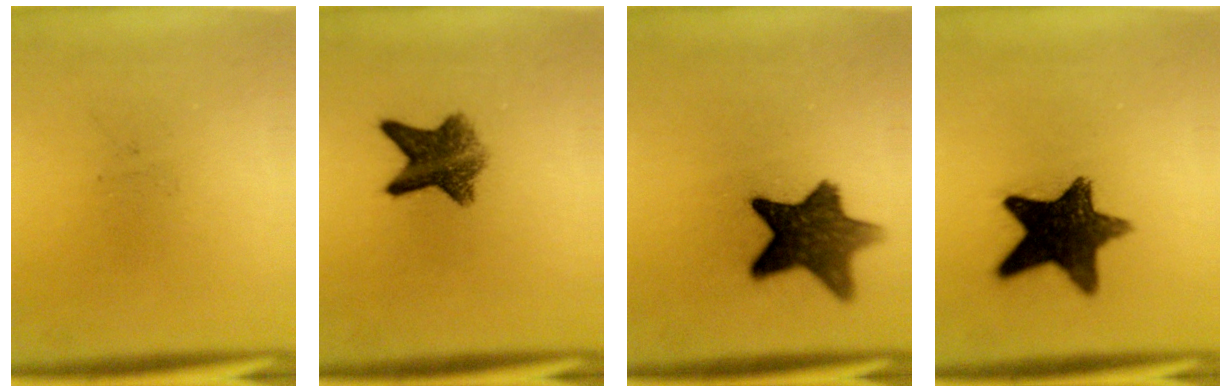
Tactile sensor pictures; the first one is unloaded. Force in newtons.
{"total": 7.5}
{"total": 11.0}
{"total": 13.4}